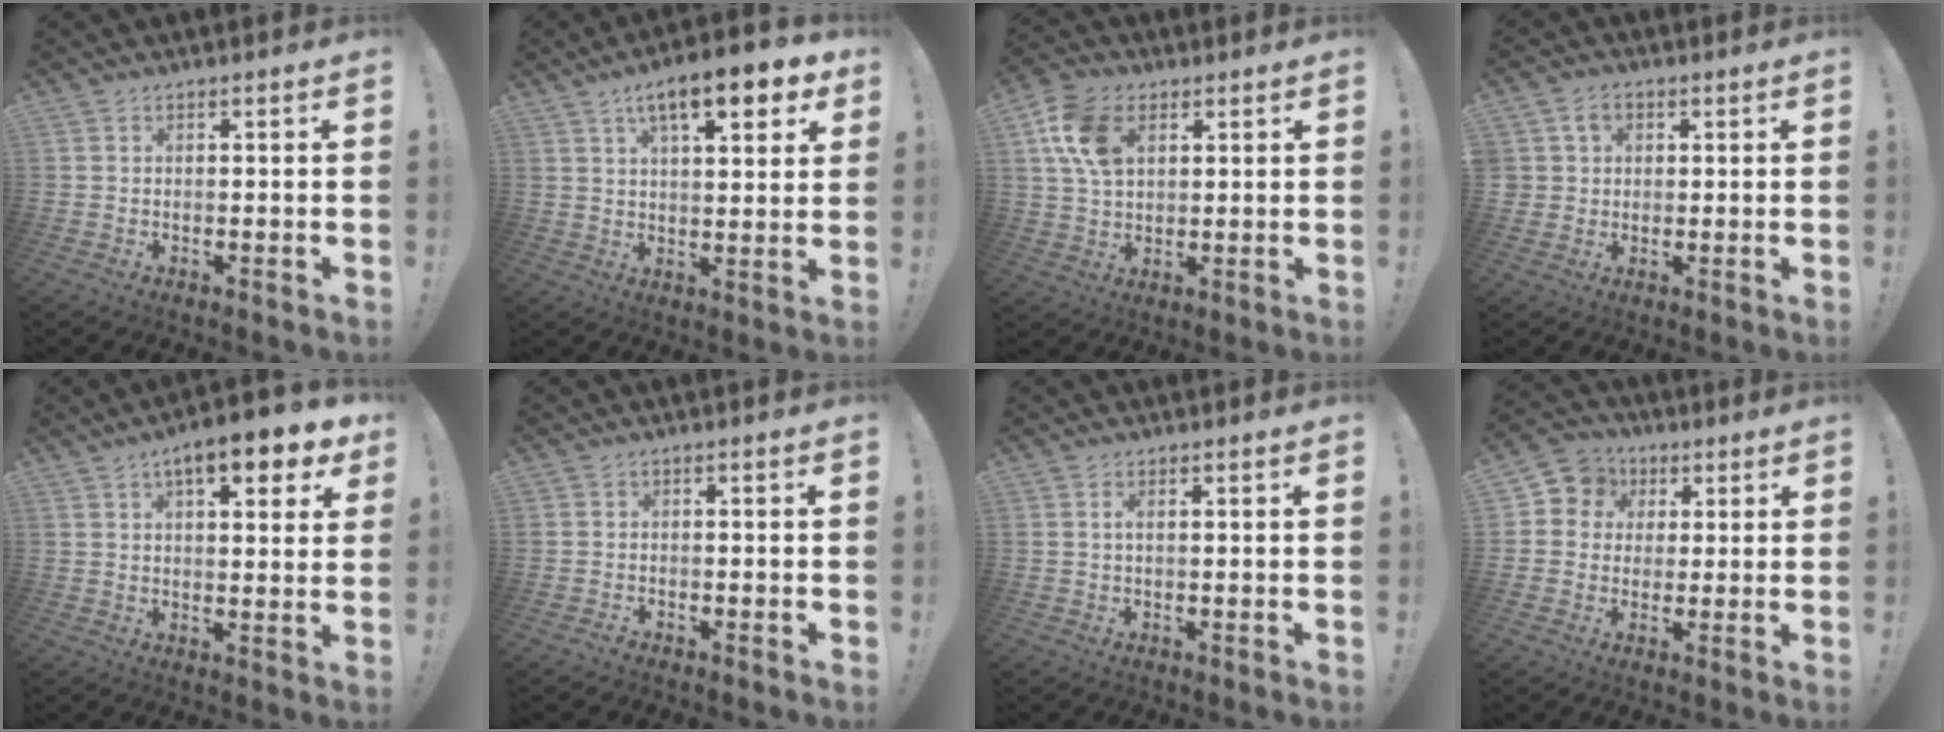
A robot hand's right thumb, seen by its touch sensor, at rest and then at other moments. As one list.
[{"total": 12.9, "force": [6.7, 3.8, 10.4], "torque": [-0.156, -0.026, 0.104]}, {"total": 12.5, "force": [4.6, 8.2, 8.2], "torque": [-0.159, -0.001, 0.087]}, {"total": 4.9, "force": [1.6, 4.2, 1.9], "torque": [-0.038, 0.007, 0.034]}, {"total": 10.0, "force": [5.4, 3.1, 7.9], "torque": [-0.105, -0.023, 0.086]}, {"total": 1.6, "force": [-1.5, 0.3, 0.5], "torque": [-0.009, 0.005, -0.025]}, {"total": 1.5, "force": [0.3, 0.4, 1.4], "torque": [-0.021, -0.001, 0.002]}, {"total": 7.2, "force": [0.9, 6.9, 1.8], "torque": [-0.025, 0.004, 0.024]}]